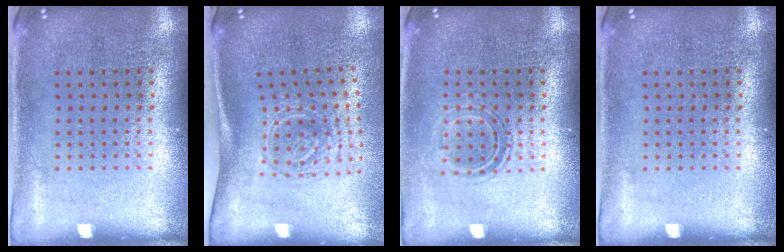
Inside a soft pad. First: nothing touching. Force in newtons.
{"total": 1.8, "press": 1.3, "slide": 1.3}
{"total": 1.1, "press": 1.0, "slide": 0.5}
{"total": 0.0}